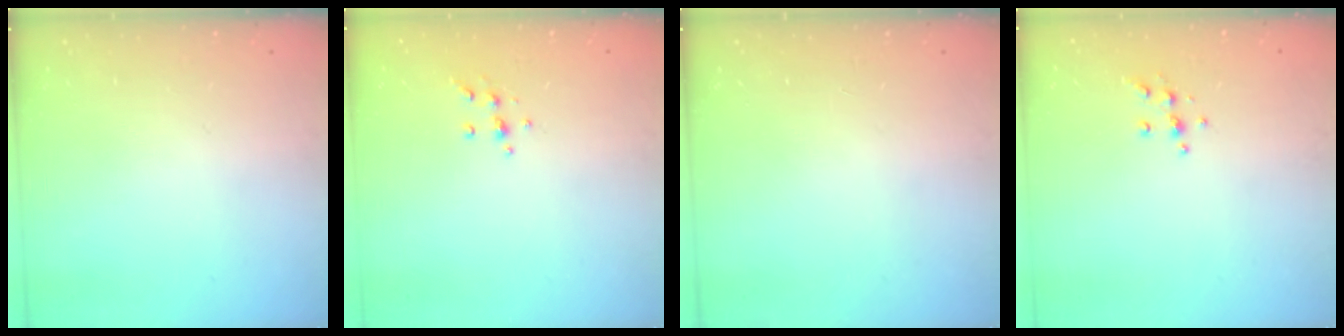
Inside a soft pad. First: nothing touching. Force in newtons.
{"total": 5.4, "press": 5.3, "slide": 0.6}
{"total": 0.0}
{"total": 5.6, "press": 5.6, "slide": 0.6}